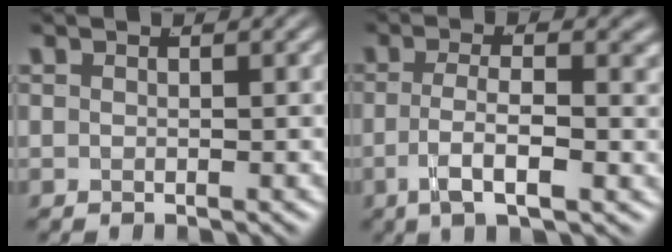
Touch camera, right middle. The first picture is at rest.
{"total": 4.8, "force": [-1.2, 1.2, 4.4], "torque": [-0.078, -0.014, -0.017]}